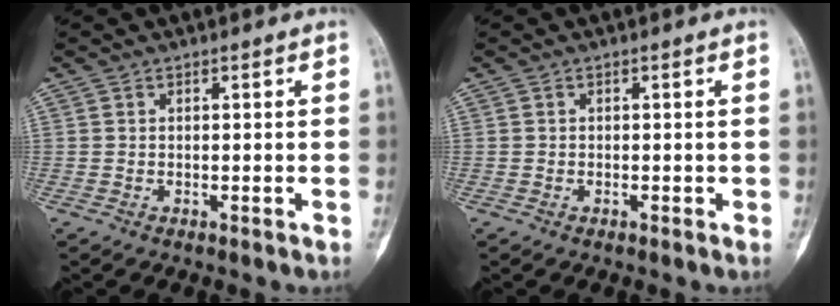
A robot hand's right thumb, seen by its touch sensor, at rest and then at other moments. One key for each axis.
{"total": 0.0}